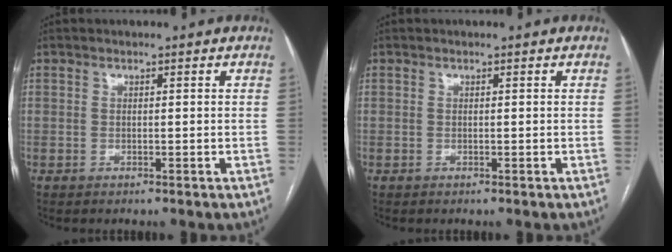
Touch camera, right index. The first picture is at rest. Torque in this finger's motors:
{"motor_torque": [0.00, 0.00, 0.00, 0.00]}